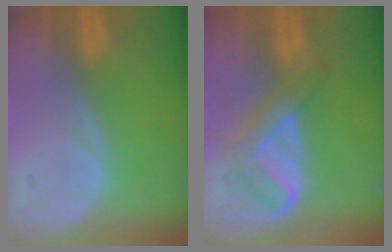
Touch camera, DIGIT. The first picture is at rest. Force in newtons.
{"total": 4.8, "press": 4.8, "slide": 0.9}